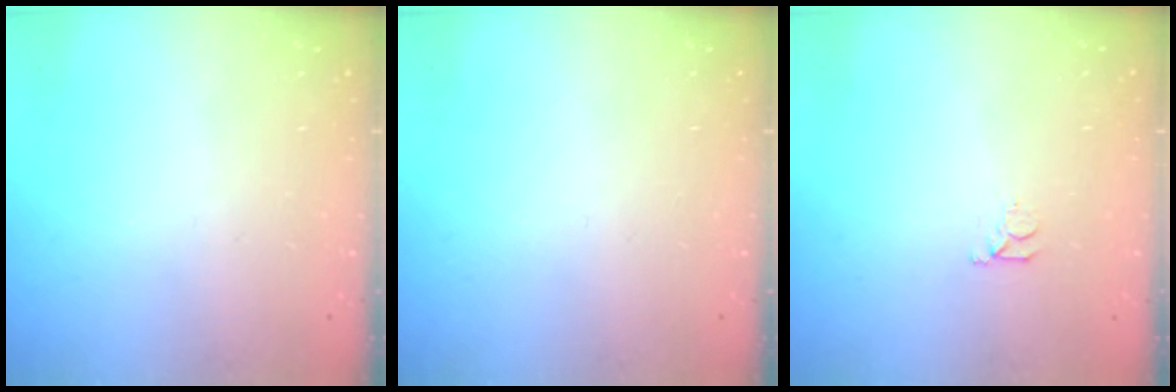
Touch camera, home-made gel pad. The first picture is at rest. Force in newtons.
{"total": 0.0}
{"total": 3.1, "press": 3.1, "slide": 0.3}